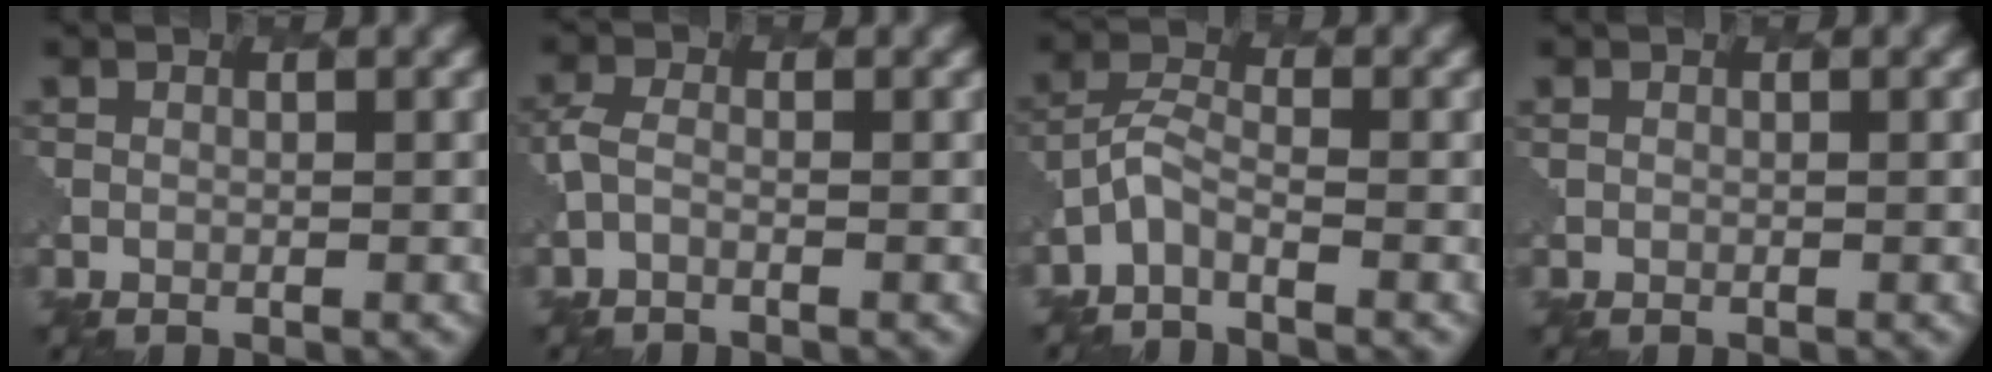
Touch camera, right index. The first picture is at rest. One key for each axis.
{"total": 1.3, "fx": -0.8, "fy": 0.6, "fz": 0.9, "tx": -0.030, "ty": -0.004, "tz": -0.025}
{"total": 2.2, "fx": -1.7, "fy": 0.7, "fz": 1.2, "tx": -0.031, "ty": 0.001, "tz": -0.042}
{"total": 0.0}